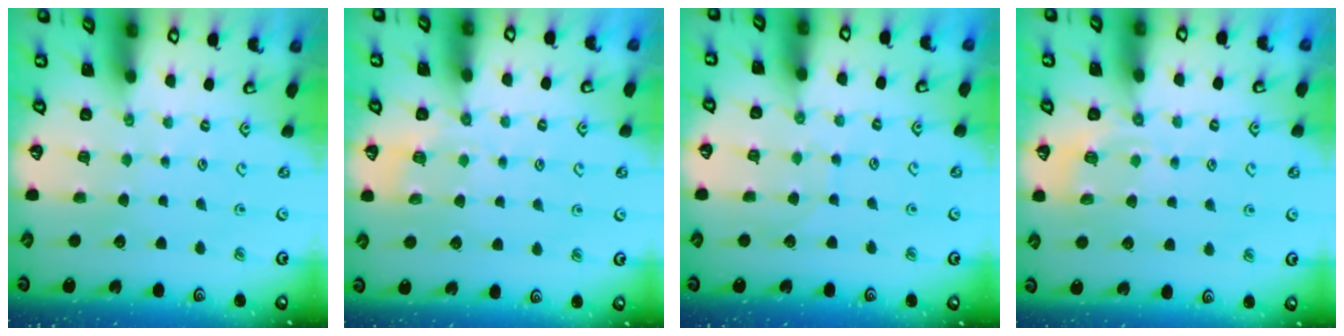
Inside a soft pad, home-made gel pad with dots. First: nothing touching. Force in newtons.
{"total": 5.1, "press": 4.9, "slide": 1.5}
{"total": 4.3, "press": 4.3, "slide": 0.3}
{"total": 6.1, "press": 6.0, "slide": 1.3}